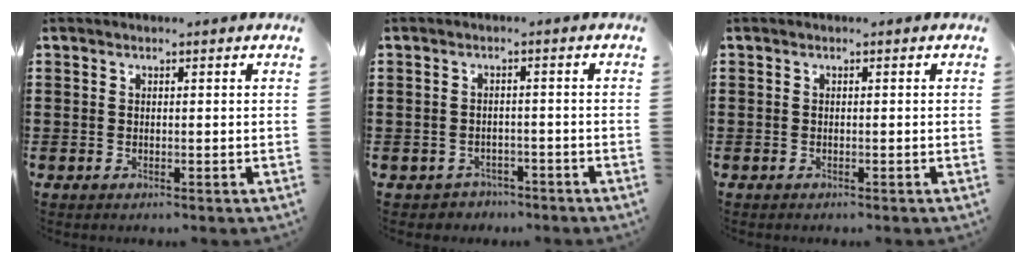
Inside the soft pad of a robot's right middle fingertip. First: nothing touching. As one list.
[{"total": 1.9, "force": [-1.7, 0.8, -0.3], "torque": [-0.005, 0.003, -0.040]}, {"total": 0.0}]